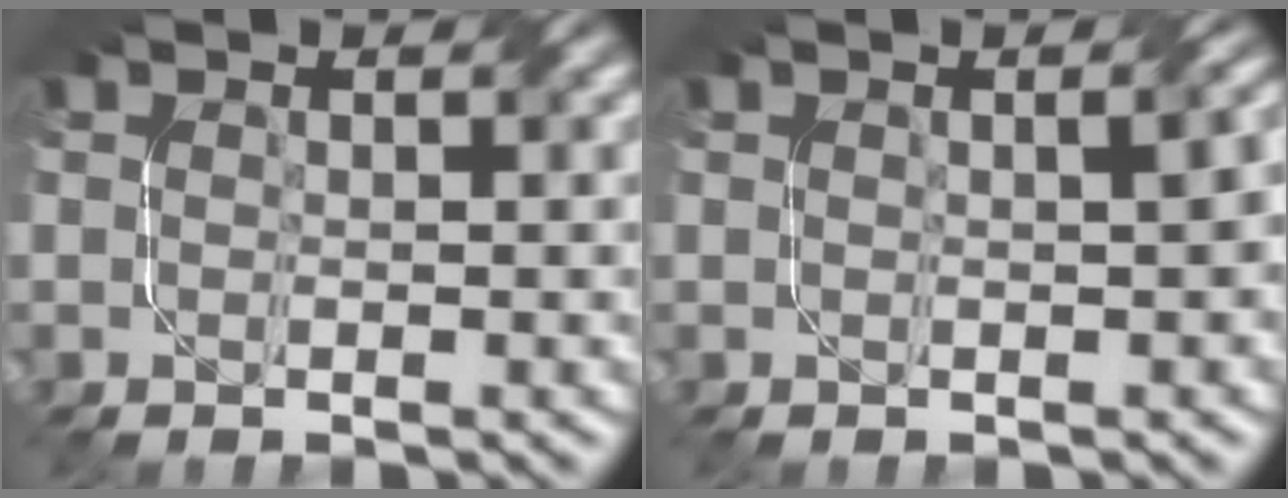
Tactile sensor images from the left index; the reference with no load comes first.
{"total": 2.3, "force": [0.3, 0.6, 2.2], "torque": [-0.020, 0.011, 0.002]}